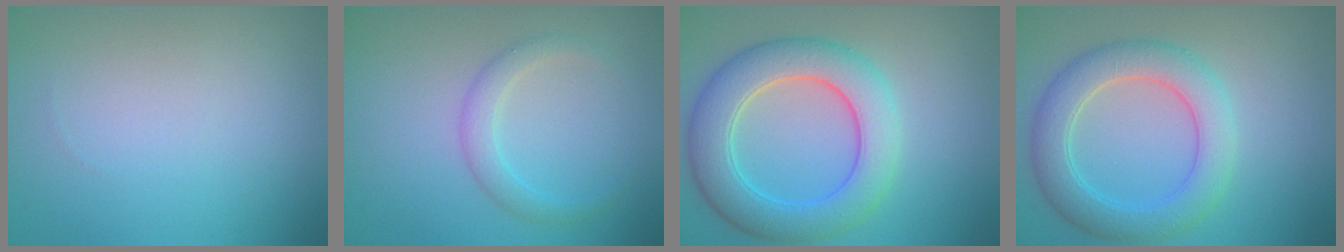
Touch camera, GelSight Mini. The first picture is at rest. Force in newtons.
{"total": 2.0, "press": 2.0, "slide": 0.1}
{"total": 7.0, "press": 7.0, "slide": 0.3}
{"total": 5.2, "press": 5.2, "slide": 0.5}